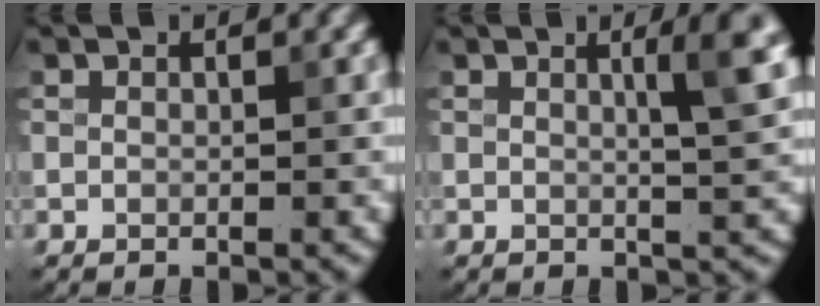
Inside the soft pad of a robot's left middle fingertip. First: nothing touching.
{"total": 3.1, "force": [1.1, 0.3, 2.9], "torque": [-0.039, 0.004, 0.019]}